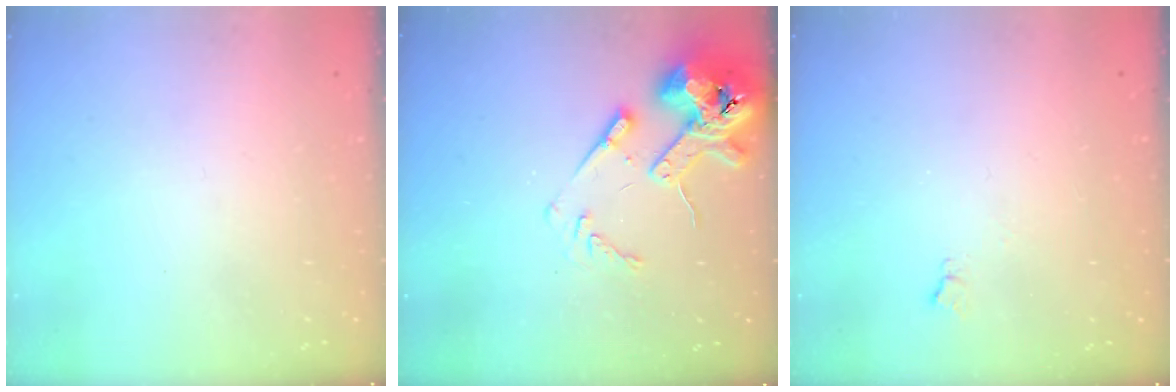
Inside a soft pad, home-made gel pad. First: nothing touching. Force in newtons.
{"total": 14.4, "press": 14.3, "slide": 2.0}
{"total": 2.8, "press": 2.8, "slide": 0.6}